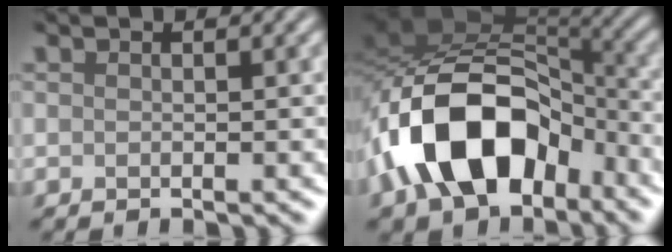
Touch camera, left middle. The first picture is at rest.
{"total": 13.4, "force": [-5.2, 8.3, 9.2], "torque": [-0.166, 0.013, -0.097]}